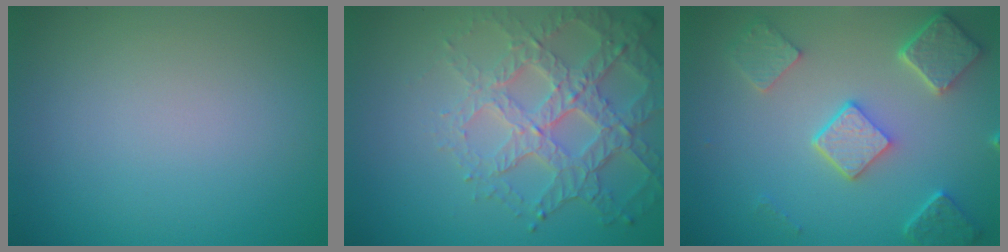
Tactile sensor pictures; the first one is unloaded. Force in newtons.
{"total": 5.9, "press": 4.7, "slide": 3.6}
{"total": 5.4, "press": 4.2, "slide": 3.4}